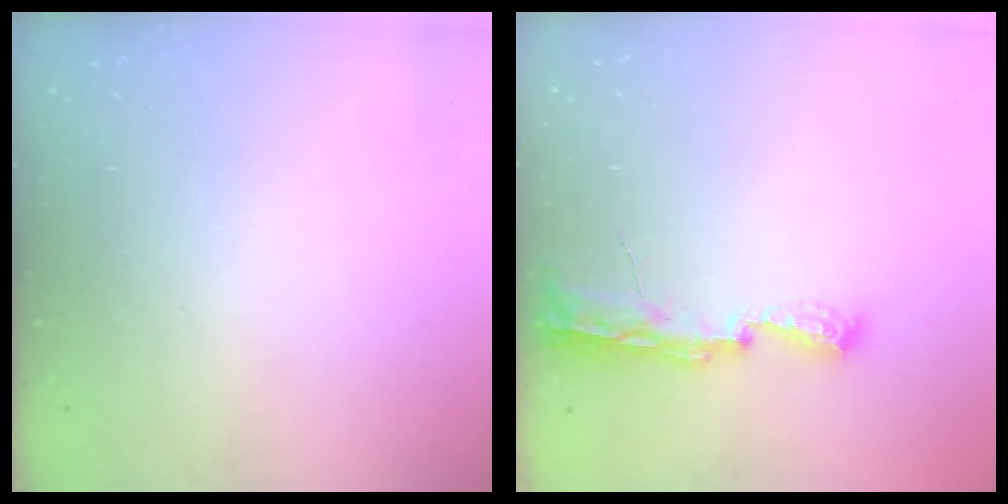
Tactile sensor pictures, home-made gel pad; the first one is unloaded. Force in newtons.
{"total": 8.9, "press": 8.5, "slide": 2.3}